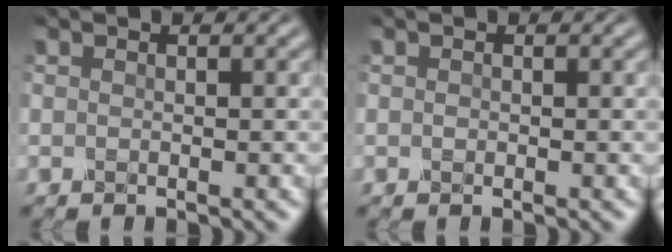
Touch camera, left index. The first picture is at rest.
{"total": 0.0}